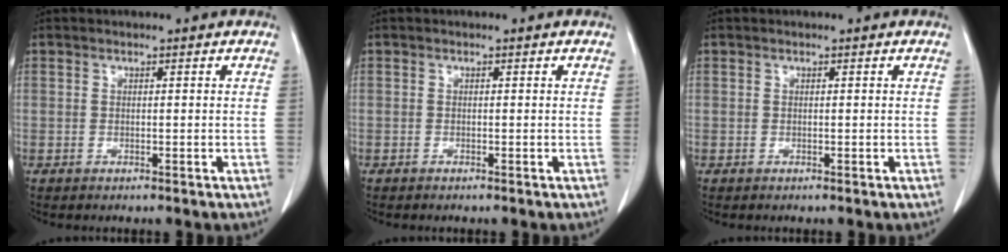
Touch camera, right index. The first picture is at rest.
{"total": 0.0}
{"total": 0.0}